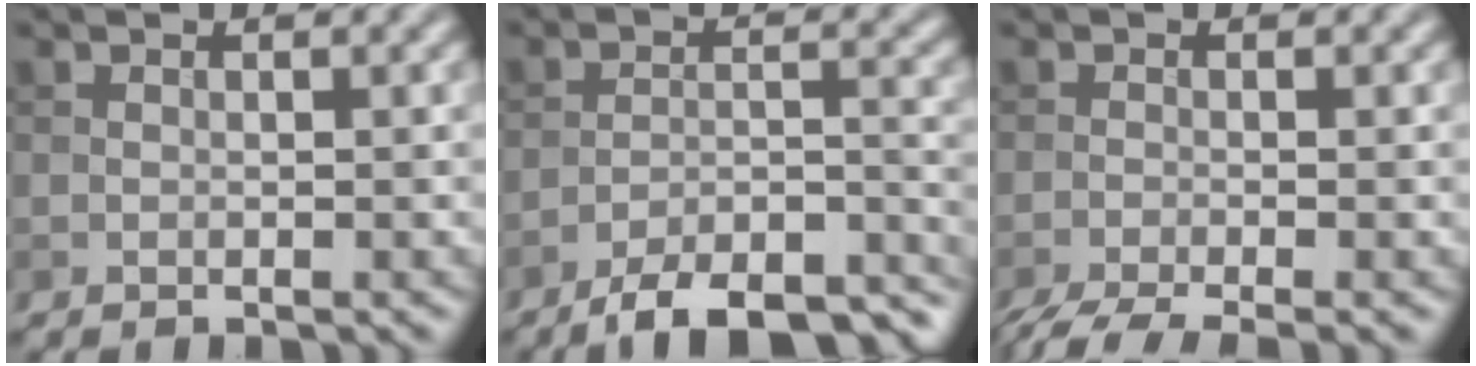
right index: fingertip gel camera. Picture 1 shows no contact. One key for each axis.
{"total": 11.4, "fx": -10.0, "fy": 2.8, "fz": 4.9, "tx": -0.066, "ty": -0.010, "tz": -0.143}
{"total": 4.4, "fx": -3.3, "fy": 0.8, "fz": 2.8, "tx": -0.046, "ty": -0.010, "tz": -0.068}